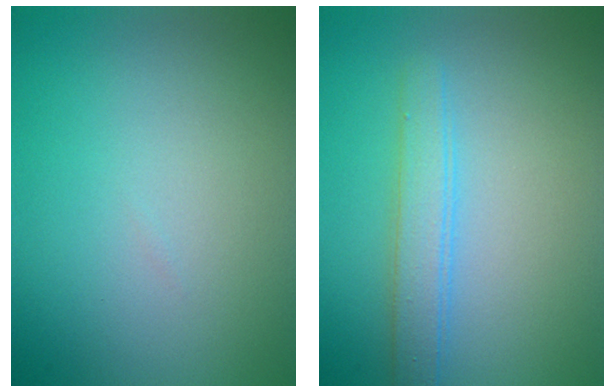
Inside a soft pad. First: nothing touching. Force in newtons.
{"total": 2.5, "press": 2.5, "slide": 0.1}